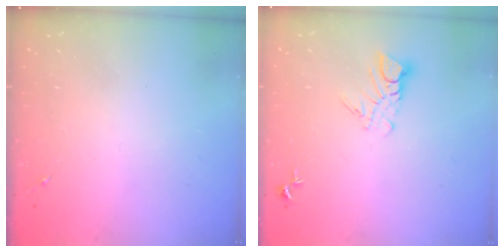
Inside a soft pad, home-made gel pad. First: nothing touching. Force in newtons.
{"total": 5.9, "press": 5.9, "slide": 0.5}